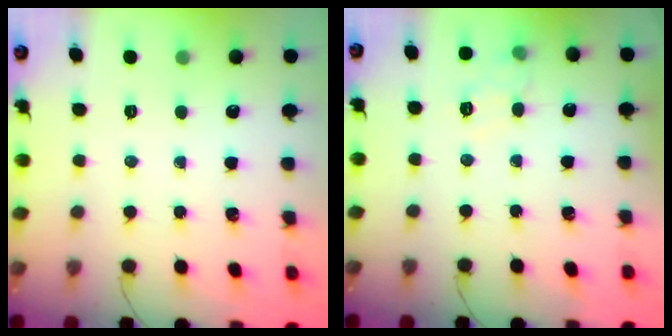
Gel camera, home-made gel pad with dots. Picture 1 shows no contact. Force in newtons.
{"total": 8.6, "press": 8.4, "slide": 1.7}